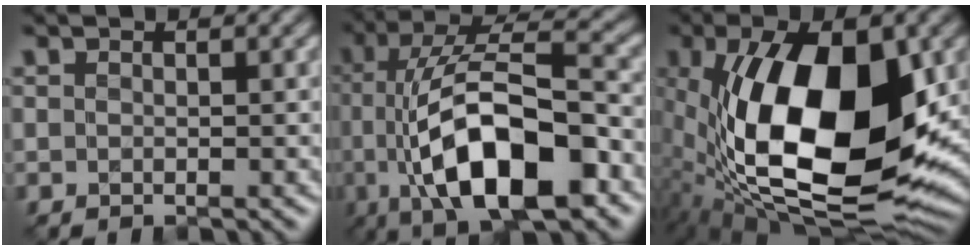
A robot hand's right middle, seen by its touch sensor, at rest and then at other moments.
{"total": 12.7, "force": [-3.0, 4.6, 11.4], "torque": [-0.187, 0.006, -0.061]}
{"total": 17.4, "force": [0.2, 8.1, 15.4], "torque": [-0.273, -0.014, 0.004]}